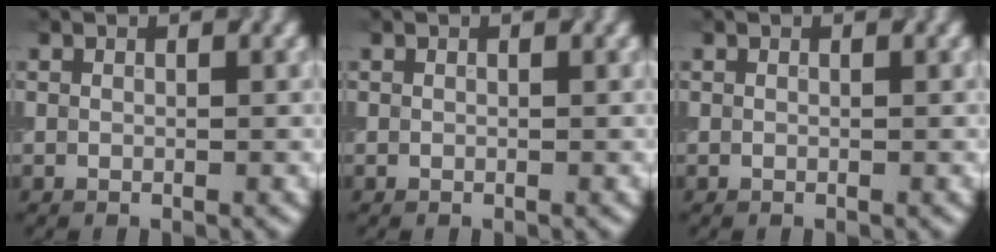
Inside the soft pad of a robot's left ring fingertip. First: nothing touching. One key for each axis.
{"total": 0.0}
{"total": 0.0}